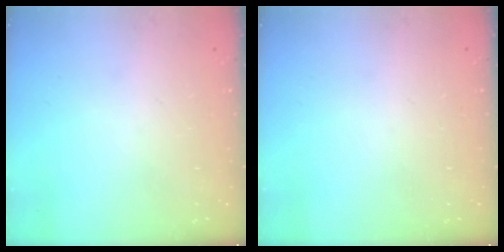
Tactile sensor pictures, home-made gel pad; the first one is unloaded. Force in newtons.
{"total": 0.0}